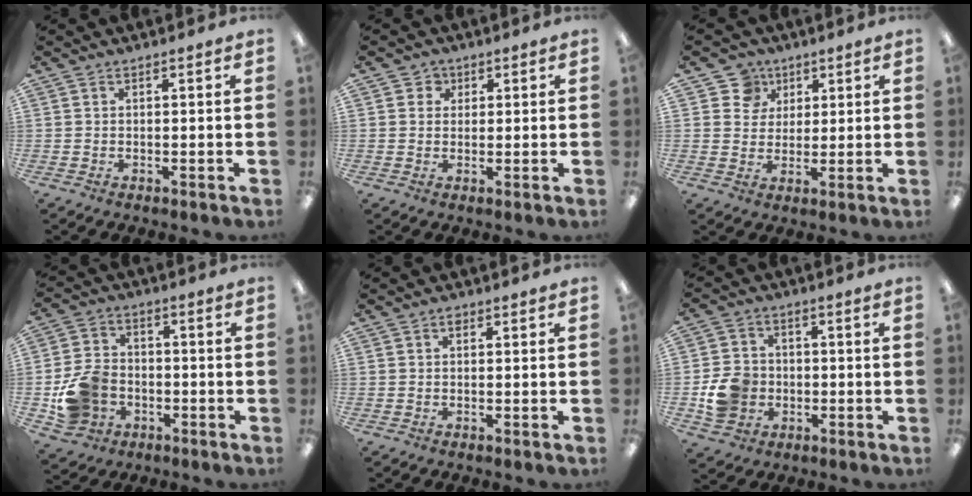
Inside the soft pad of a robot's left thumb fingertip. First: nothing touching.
{"total": 2.7, "force": [0.9, 2.5, 0.4], "torque": [-0.008, 0.005, 0.013]}
{"total": 7.1, "force": [3.5, 6.1, 0.8], "torque": [-0.015, -0.015, 0.063]}
{"total": 11.4, "force": [-3.7, 9.4, 5.3], "torque": [-0.115, 0.034, -0.061]}
{"total": 1.0, "force": [0.5, 0.6, 0.6], "torque": [-0.005, 0.001, 0.006]}
{"total": 8.6, "force": [-1.8, 7.7, 3.5], "torque": [-0.068, 0.017, -0.029]}